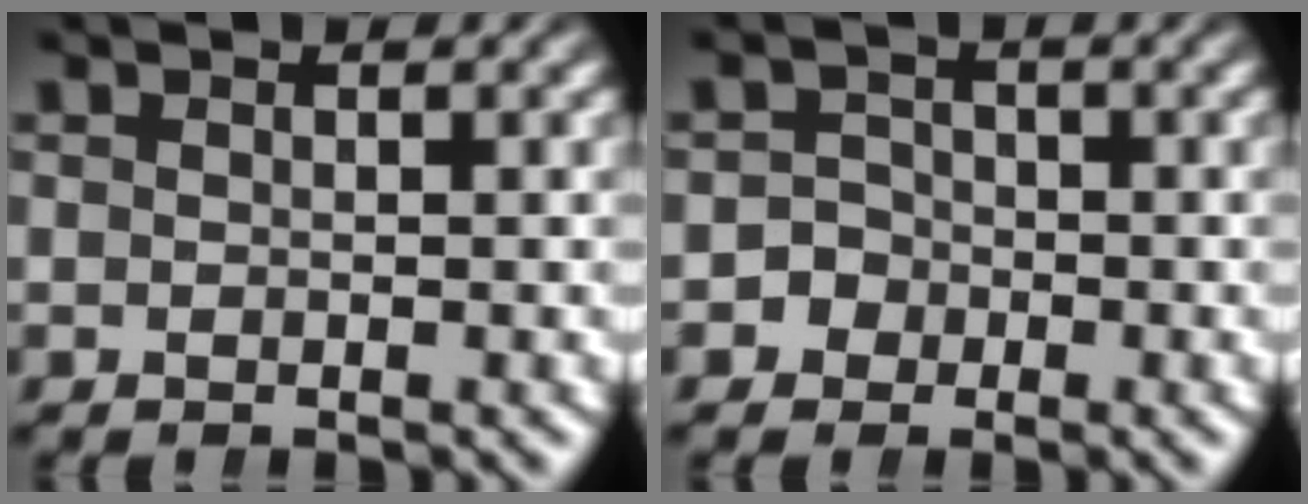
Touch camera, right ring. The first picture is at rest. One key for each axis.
{"total": 3.3, "fx": -0.9, "fy": 3.2, "fz": 0.4, "tx": -0.019, "ty": -0.005, "tz": -0.025}